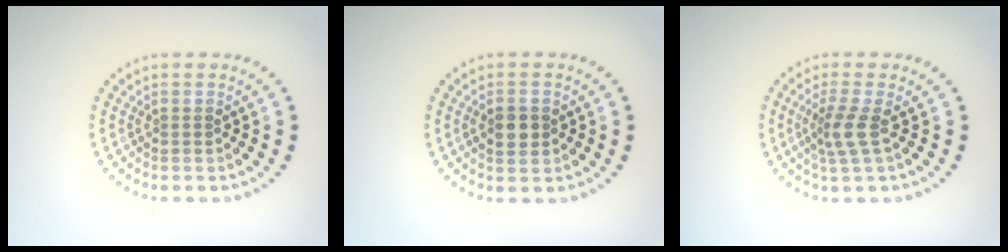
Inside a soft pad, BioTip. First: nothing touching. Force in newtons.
{"total": 2.7, "press": 2.7, "slide": 0.1}
{"total": 2.5, "press": 1.9, "slide": 1.7}